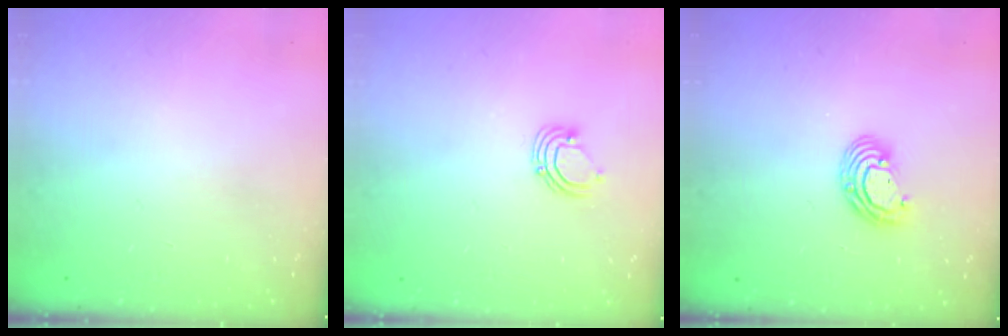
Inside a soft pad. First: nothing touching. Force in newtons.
{"total": 3.5, "press": 3.5, "slide": 0.2}
{"total": 6.7, "press": 6.6, "slide": 0.7}